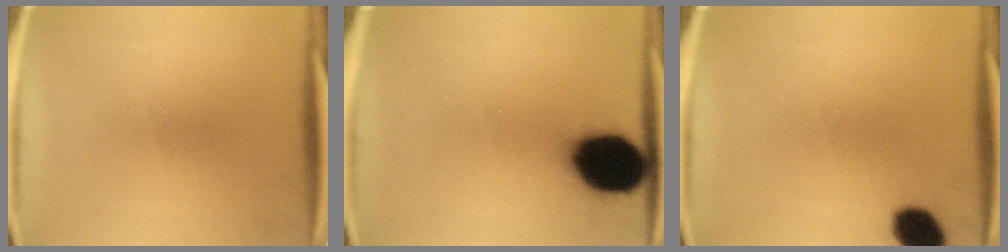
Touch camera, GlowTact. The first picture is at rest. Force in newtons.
{"total": 18.1}
{"total": 7.3}